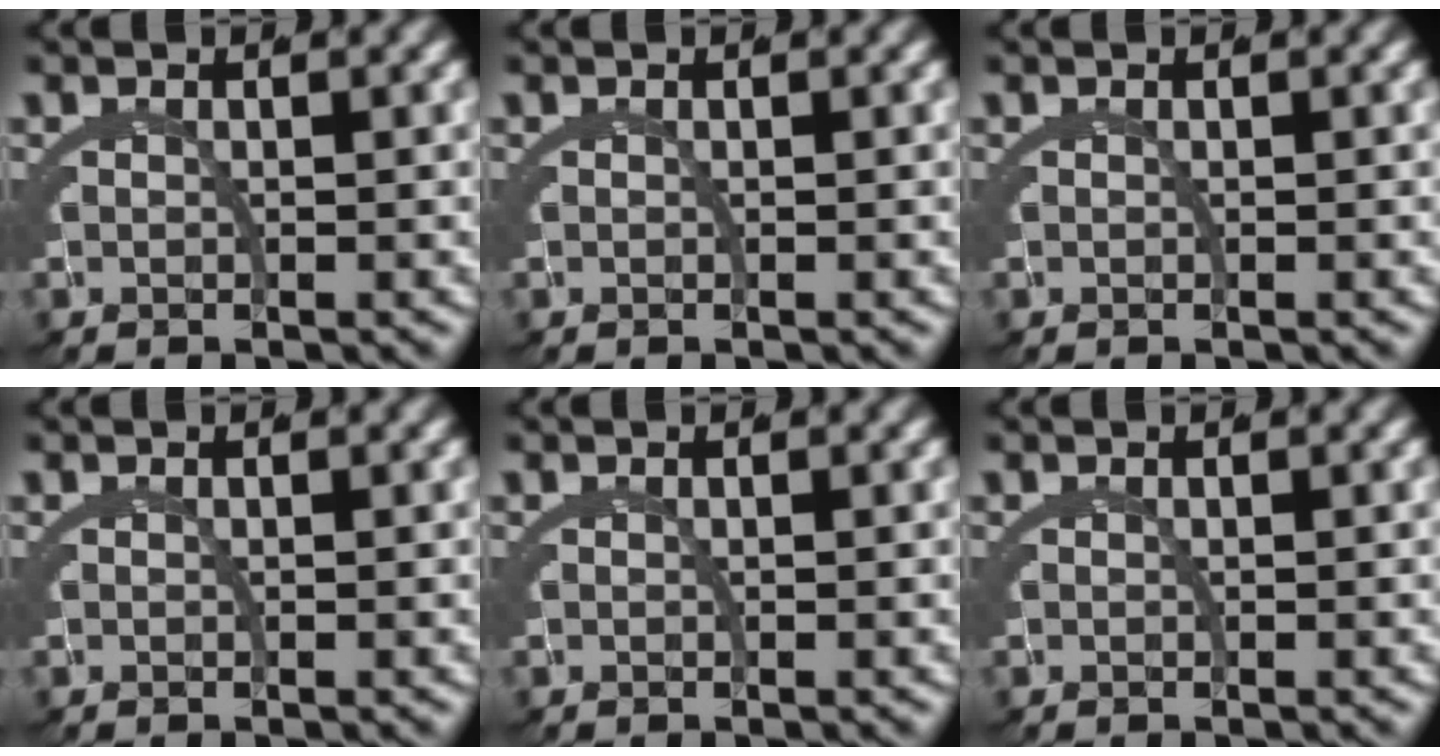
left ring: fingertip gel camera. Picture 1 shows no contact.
{"total": 0.0}
{"total": 0.0}
{"total": 0.0}
{"total": 0.0}
{"total": 0.0}